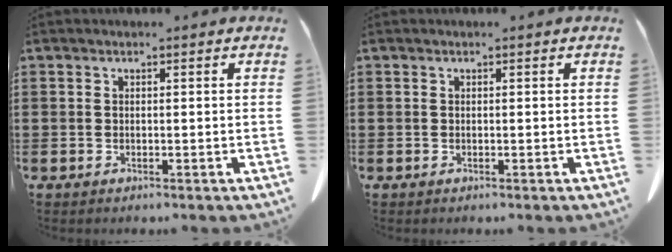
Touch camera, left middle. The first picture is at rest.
{"total": 0.0}